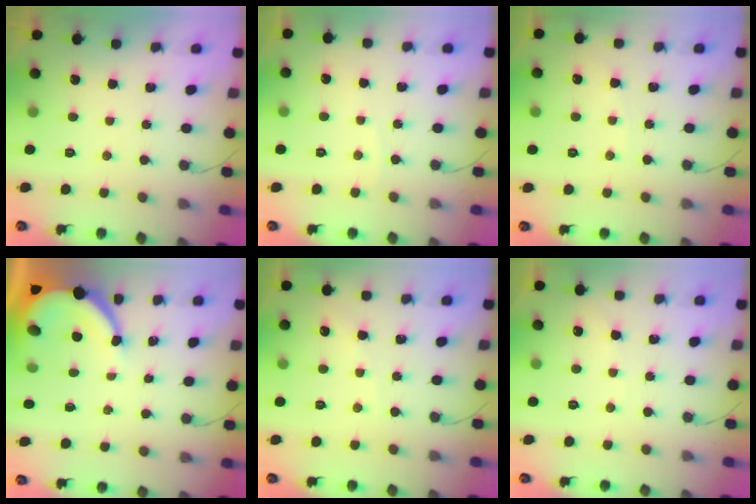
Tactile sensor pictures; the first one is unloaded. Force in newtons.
{"total": 2.9, "press": 2.9, "slide": 0.4}
{"total": 2.5, "press": 2.5, "slide": 0.3}
{"total": 8.5, "press": 8.4, "slide": 1.2}
{"total": 2.7, "press": 2.6, "slide": 0.4}
{"total": 2.4, "press": 2.4, "slide": 0.3}